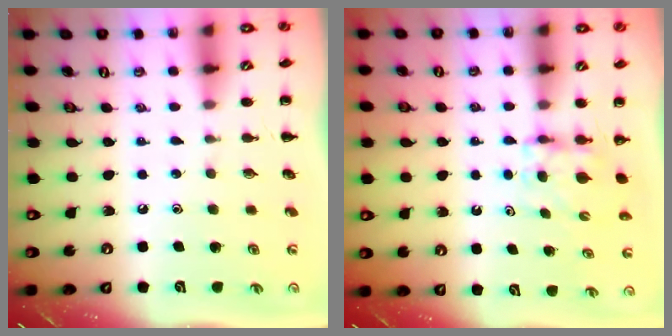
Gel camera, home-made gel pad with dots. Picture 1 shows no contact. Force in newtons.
{"total": 4.3, "press": 4.2, "slide": 0.8}